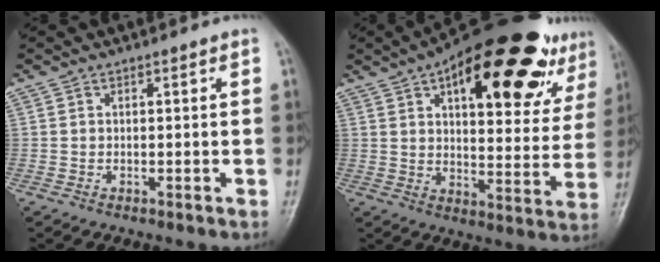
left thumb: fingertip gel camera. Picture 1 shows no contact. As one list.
[{"total": 29.4, "force": [16.2, 12.0, 21.4], "torque": [-0.265, -0.018, 0.229]}]